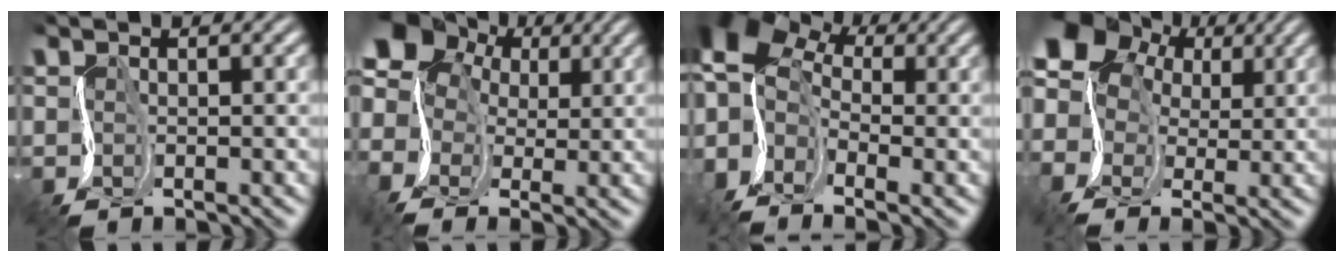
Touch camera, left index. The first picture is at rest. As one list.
[{"total": 8.7, "force": [1.2, 7.2, 4.7], "torque": [-0.114, 0.017, 0.005]}, {"total": 10.5, "force": [0.6, 7.2, 7.6], "torque": [-0.140, 0.026, 0.000]}, {"total": 8.9, "force": [1.8, 7.4, 4.6], "torque": [-0.116, 0.020, 0.016]}]